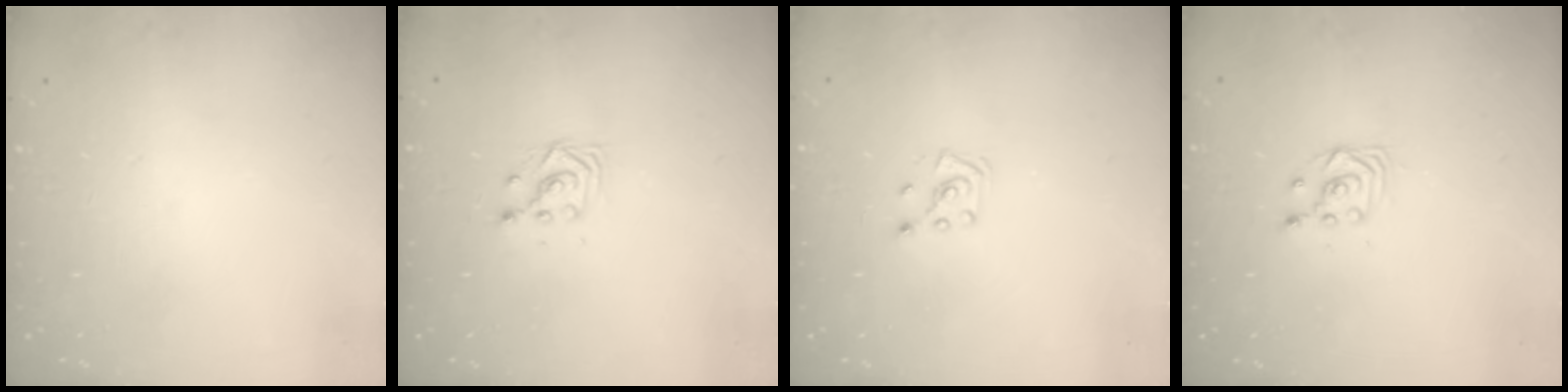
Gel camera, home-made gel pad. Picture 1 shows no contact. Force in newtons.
{"total": 3.2, "press": 3.2, "slide": 0.2}
{"total": 3.8, "press": 3.8, "slide": 0.4}
{"total": 3.4, "press": 3.3, "slide": 0.3}